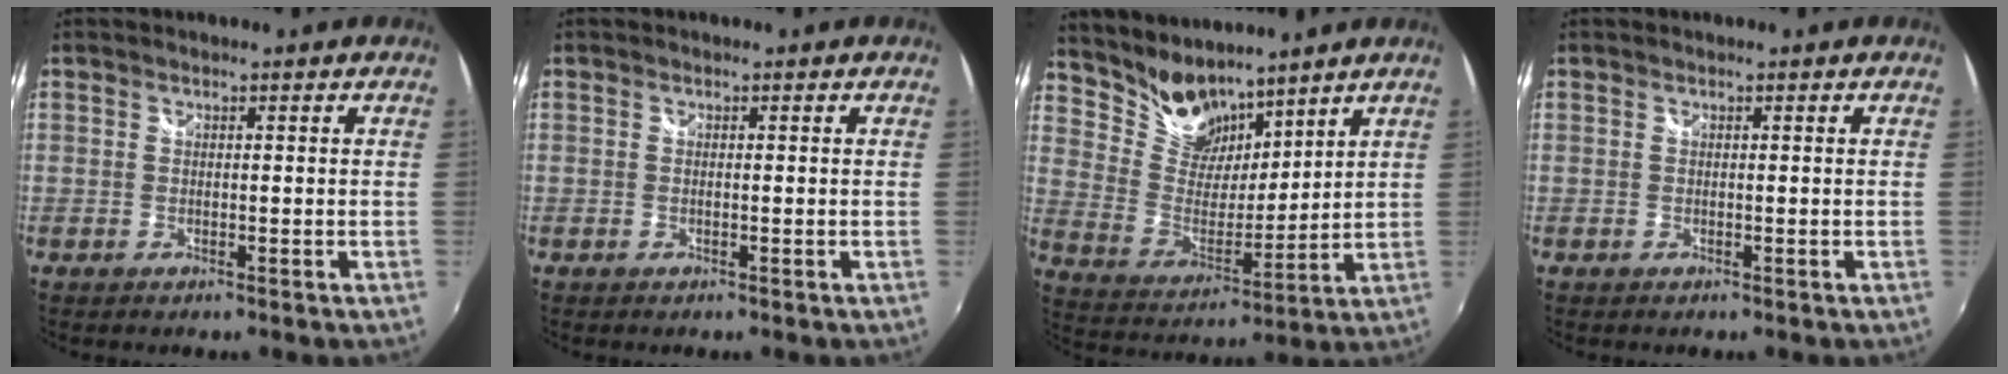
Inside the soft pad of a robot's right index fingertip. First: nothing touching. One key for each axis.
{"total": 0.6, "fx": -0.4, "fy": 0.0, "fz": 0.5, "tx": -0.007, "ty": -0.001, "tz": -0.006}
{"total": 11.4, "fx": 9.5, "fy": 5.7, "fz": 3.0, "tx": -0.070, "ty": 0.004, "tz": 0.190}
{"total": 0.0}